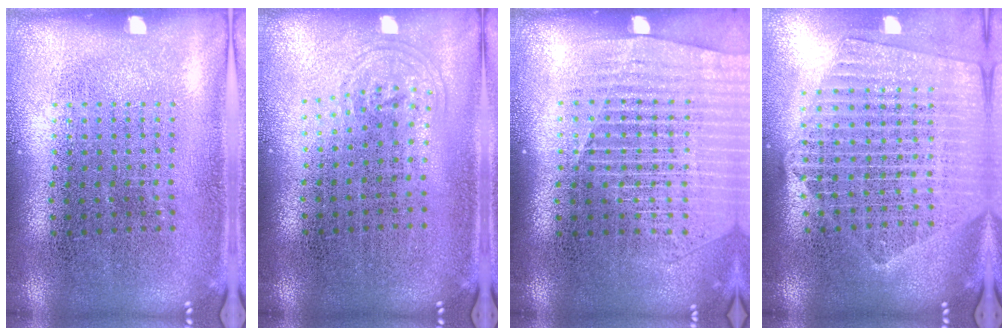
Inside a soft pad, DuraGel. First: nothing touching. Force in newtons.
{"total": 0.8, "press": 0.6, "slide": 0.6}
{"total": 1.5, "press": 1.4, "slide": 0.5}
{"total": 2.3, "press": 2.0, "slide": 1.1}